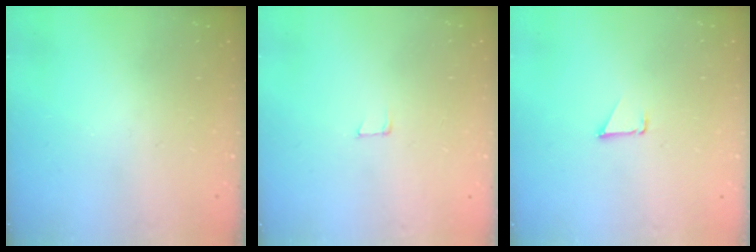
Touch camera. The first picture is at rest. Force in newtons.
{"total": 4.3, "press": 4.3, "slide": 0.4}
{"total": 0.7, "press": 0.7, "slide": 0.1}